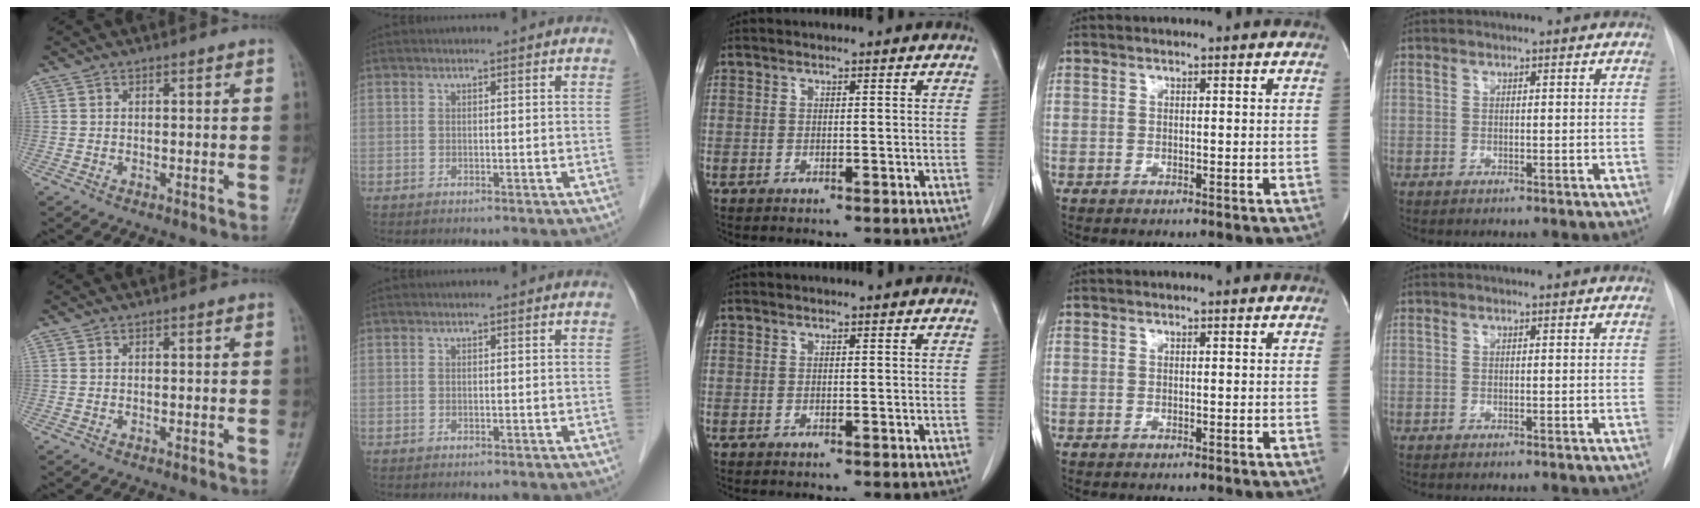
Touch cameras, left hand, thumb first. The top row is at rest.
{}